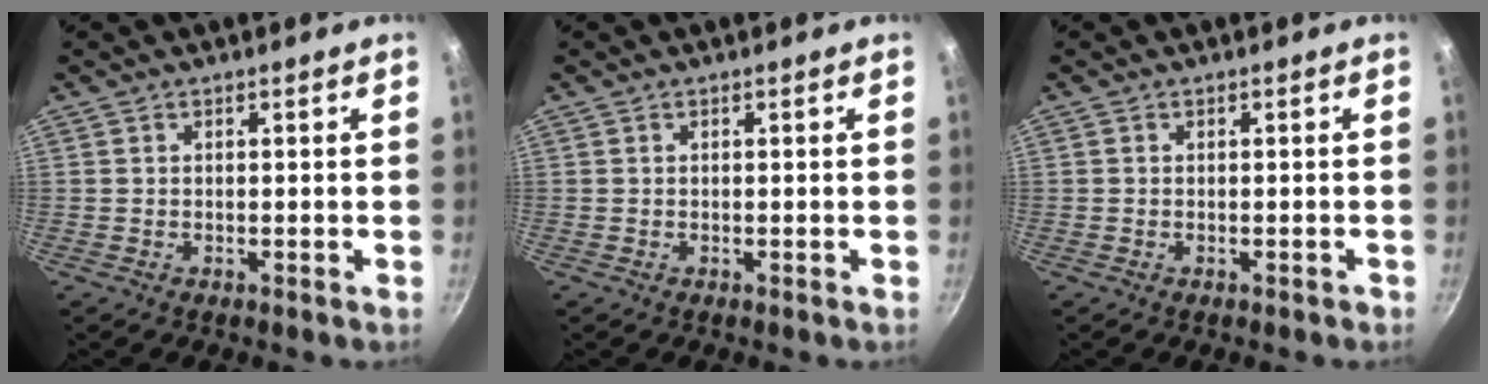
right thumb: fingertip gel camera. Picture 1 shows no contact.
{"total": 0.0}
{"total": 0.6, "force": [-0.3, 0.4, 0.3], "torque": [0.001, 0.006, -0.003]}